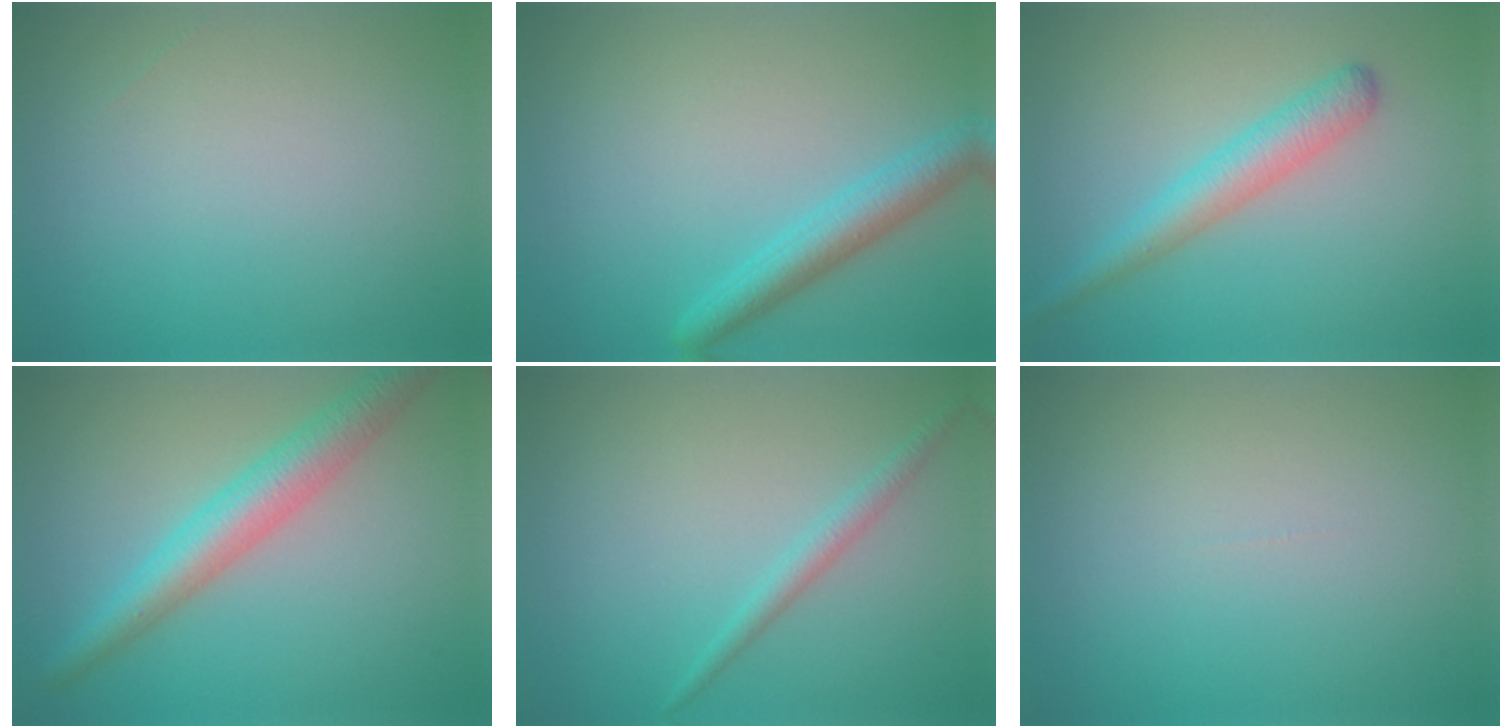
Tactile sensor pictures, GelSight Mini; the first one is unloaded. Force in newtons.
{"total": 3.4, "press": 3.4, "slide": 0.2}
{"total": 3.4, "press": 3.4, "slide": 0.1}
{"total": 4.9, "press": 4.9, "slide": 0.3}
{"total": 1.6, "press": 1.6, "slide": 0.0}
{"total": 0.0}